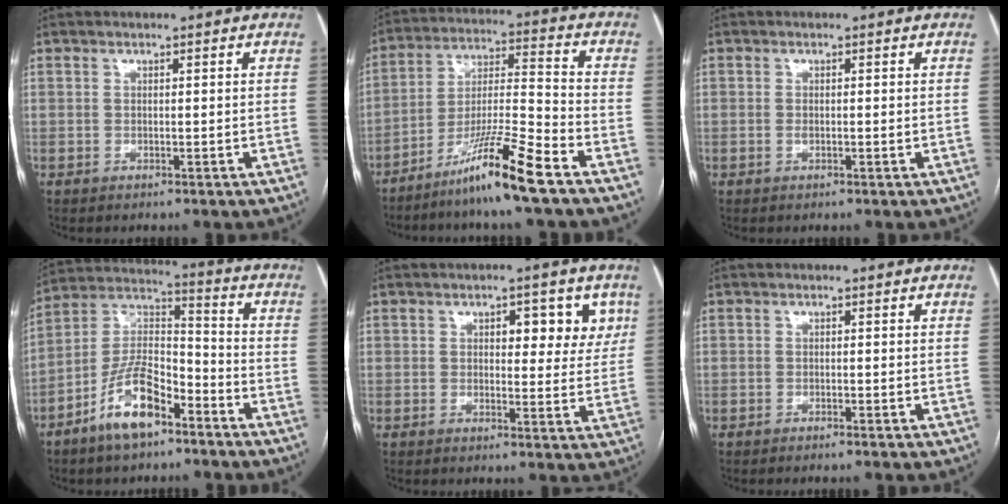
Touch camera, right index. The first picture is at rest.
{"total": 12.8, "force": [-8.8, -1.0, 9.2], "torque": [-0.174, -0.022, -0.161]}
{"total": 1.2, "force": [-0.2, 0.4, 1.1], "torque": [-0.024, -0.002, -0.001]}
{"total": 12.2, "force": [-7.3, 4.7, 8.5], "torque": [-0.177, 0.012, -0.137]}
{"total": 6.7, "force": [2.8, 3.4, 5.0], "torque": [-0.045, 0.009, 0.032]}
{"total": 0.8, "force": [-0.7, -0.2, 0.4], "torque": [-0.005, 0.003, -0.012]}